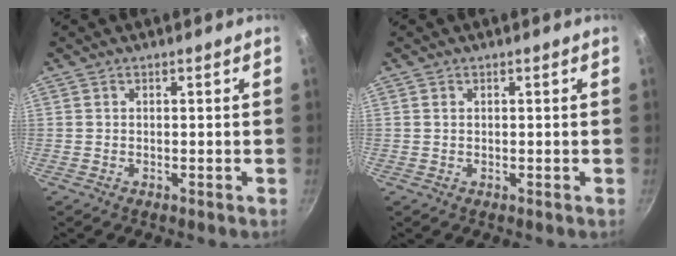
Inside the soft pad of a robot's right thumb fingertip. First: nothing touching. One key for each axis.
{"total": 0.7, "fx": 0.2, "fy": 0.5, "fz": 0.4, "tx": -0.007, "ty": 0.002, "tz": 0.004}